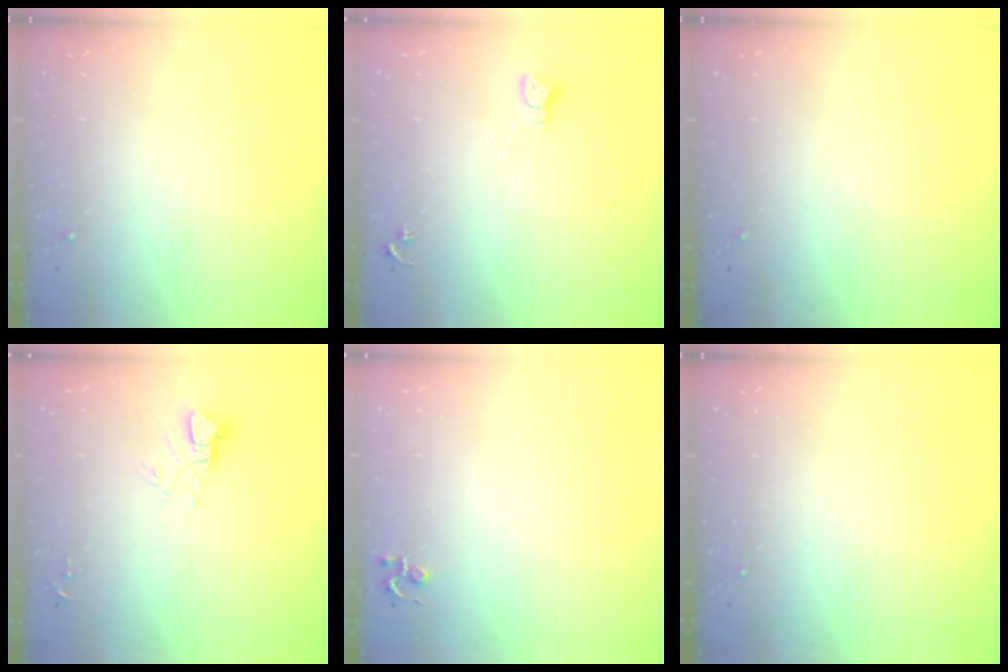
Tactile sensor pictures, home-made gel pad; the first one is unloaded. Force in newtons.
{"total": 2.2, "press": 2.2, "slide": 0.2}
{"total": 0.0}
{"total": 5.6, "press": 5.6, "slide": 0.6}
{"total": 3.9, "press": 3.9, "slide": 0.5}
{"total": 0.0}